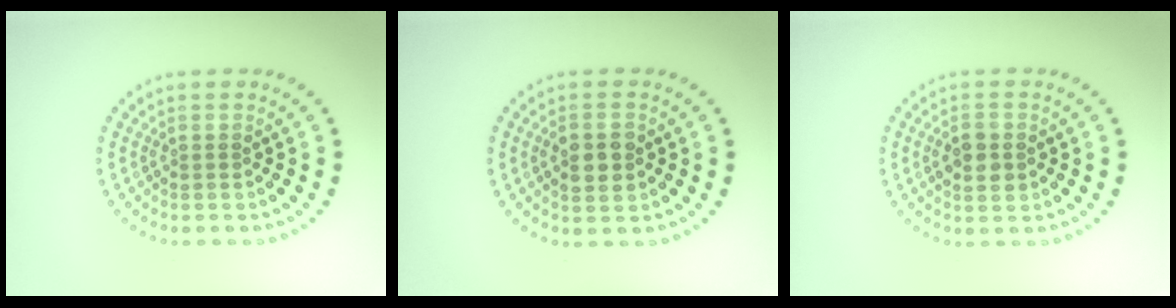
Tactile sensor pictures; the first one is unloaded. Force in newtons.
{"total": 2.9, "press": 2.9, "slide": 0.1}
{"total": 2.7, "press": 2.7, "slide": 0.1}